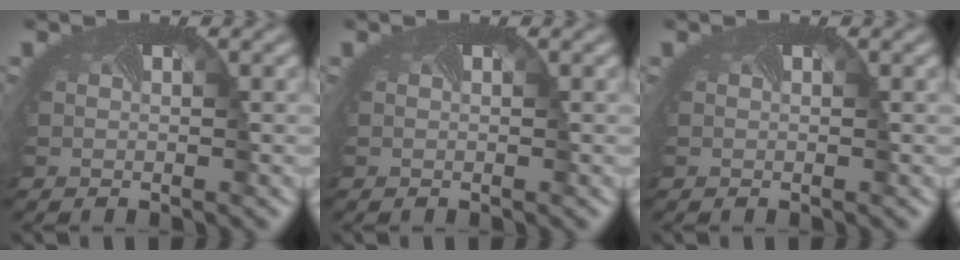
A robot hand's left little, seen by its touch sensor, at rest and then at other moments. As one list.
[{"total": 0.0}, {"total": 0.0}]